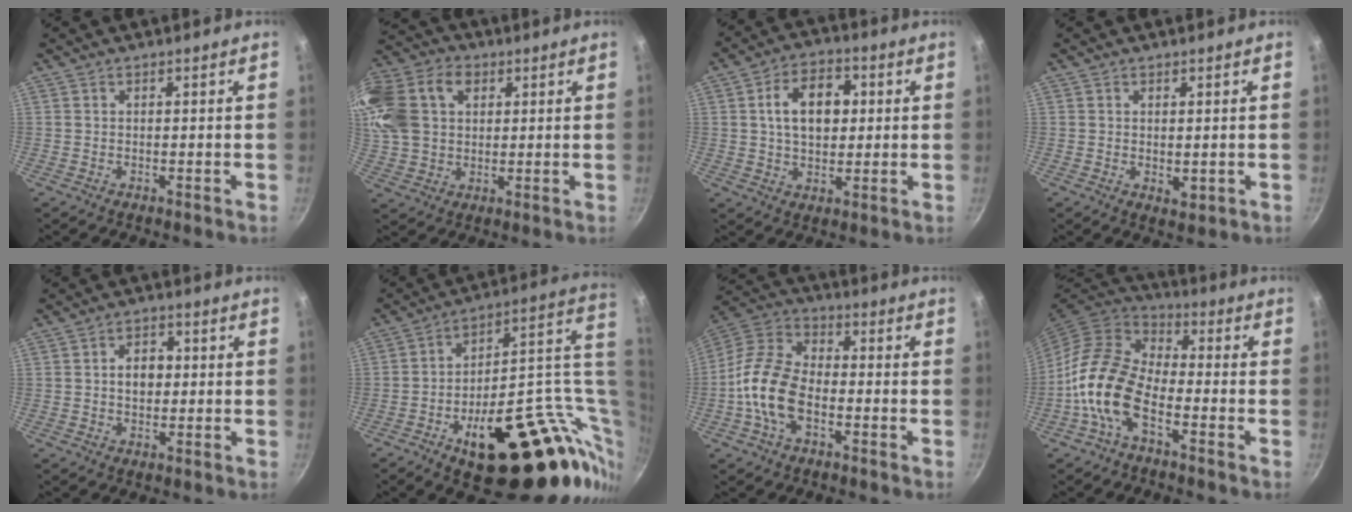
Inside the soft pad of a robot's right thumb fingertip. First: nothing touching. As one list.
[{"total": 23.8, "force": [7.1, 17.7, 14.1], "torque": [-0.335, 0.041, 0.127]}, {"total": 11.1, "force": [1.8, 7.4, 8.0], "torque": [-0.105, 0.010, 0.024]}, {"total": 2.1, "force": [0.3, 1.3, 1.7], "torque": [-0.024, -0.008, 0.006]}, {"total": 5.0, "force": [0.2, 3.7, 3.4], "torque": [-0.025, 0.008, 0.000]}, {"total": 32.6, "force": [0.8, 15.8, 28.5], "torque": [-0.370, 0.012, 0.038]}, {"total": 14.0, "force": [-3.6, 8.4, 10.6], "torque": [-0.187, 0.041, -0.089]}, {"total": 13.6, "force": [-5.2, 7.5, 10.1], "torque": [-0.176, 0.045, -0.119]}]